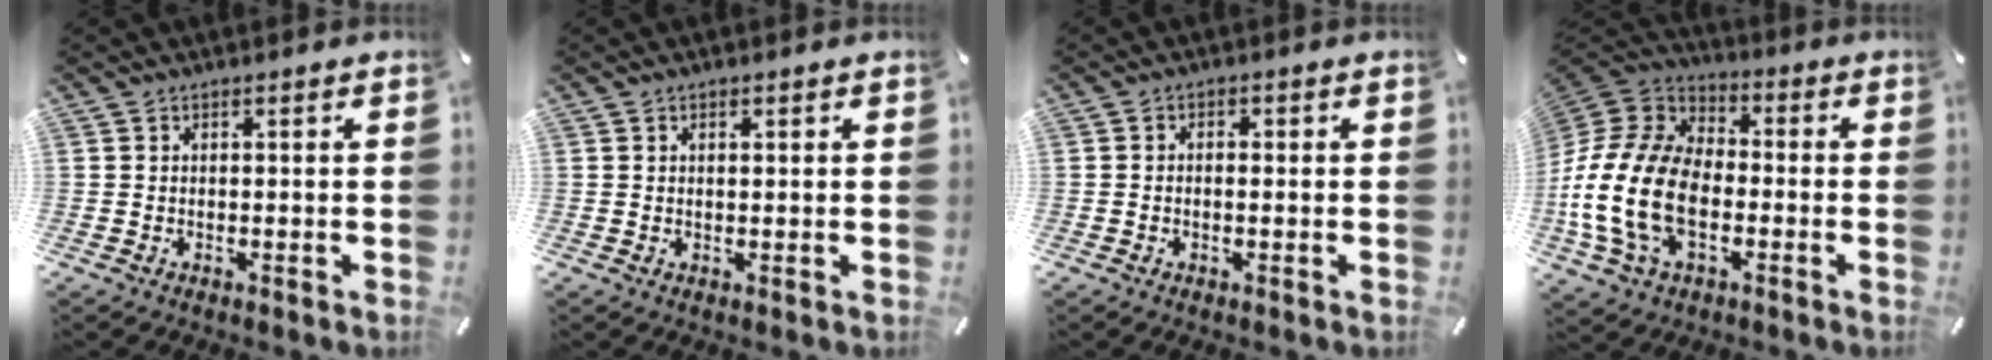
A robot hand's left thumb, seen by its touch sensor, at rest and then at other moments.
{"total": 0.9, "force": [0.3, 0.4, 0.7], "torque": [-0.015, 0.003, 0.004]}
{"total": 1.5, "force": [-0.5, 0.8, 1.1], "torque": [-0.021, 0.004, -0.011]}
{"total": 19.7, "force": [-5.7, 13.0, 13.6], "torque": [-0.298, 0.023, -0.100]}